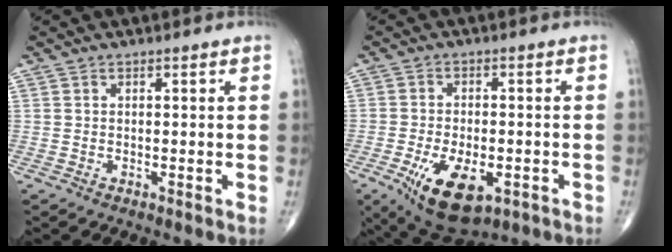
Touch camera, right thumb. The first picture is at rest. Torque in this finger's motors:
{"motor_torque": [0.30, 0.22, 0.59, 0.20, 0.16]}